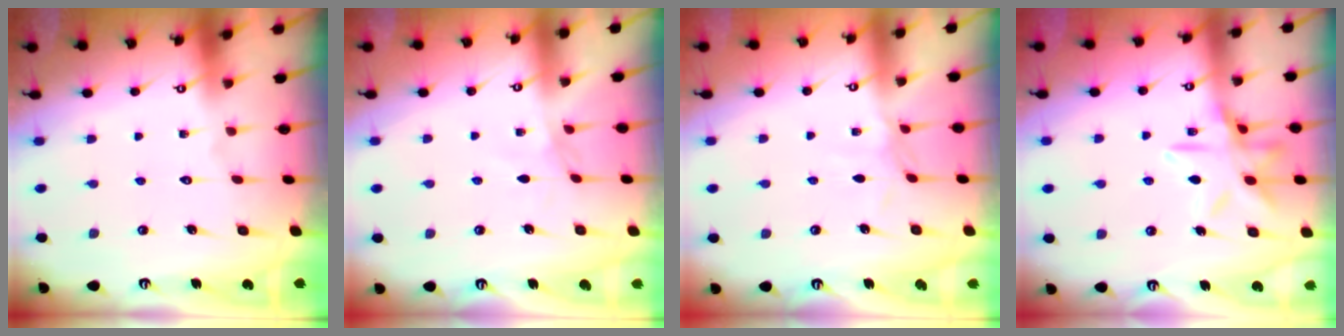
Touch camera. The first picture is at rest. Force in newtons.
{"total": 1.2, "press": 1.1, "slide": 0.4}
{"total": 1.7, "press": 1.6, "slide": 0.4}
{"total": 12.1, "press": 12.0, "slide": 0.9}